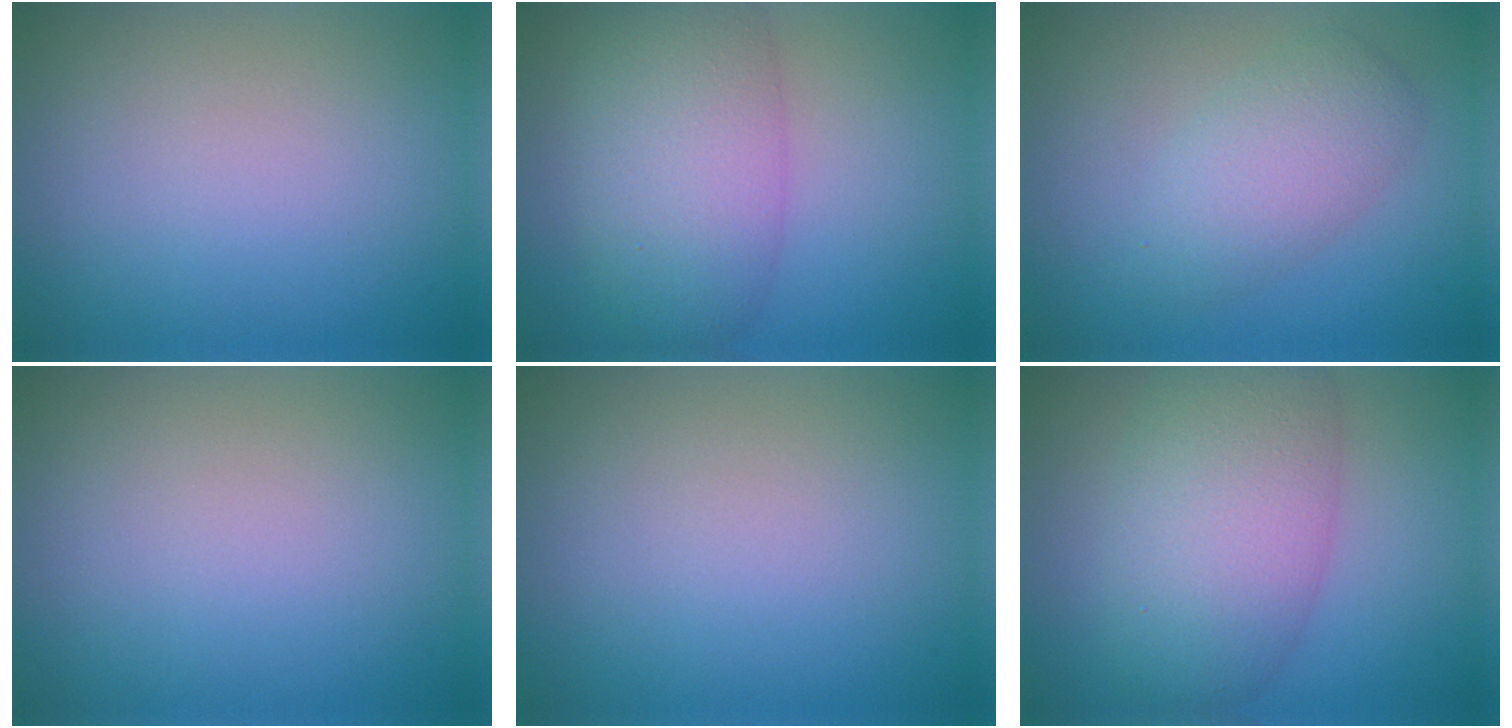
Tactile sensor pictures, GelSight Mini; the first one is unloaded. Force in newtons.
{"total": 6.8, "press": 6.8, "slide": 0.4}
{"total": 3.6, "press": 3.6, "slide": 0.1}
{"total": 0.0}
{"total": 0.0}
{"total": 7.7, "press": 7.7, "slide": 0.2}